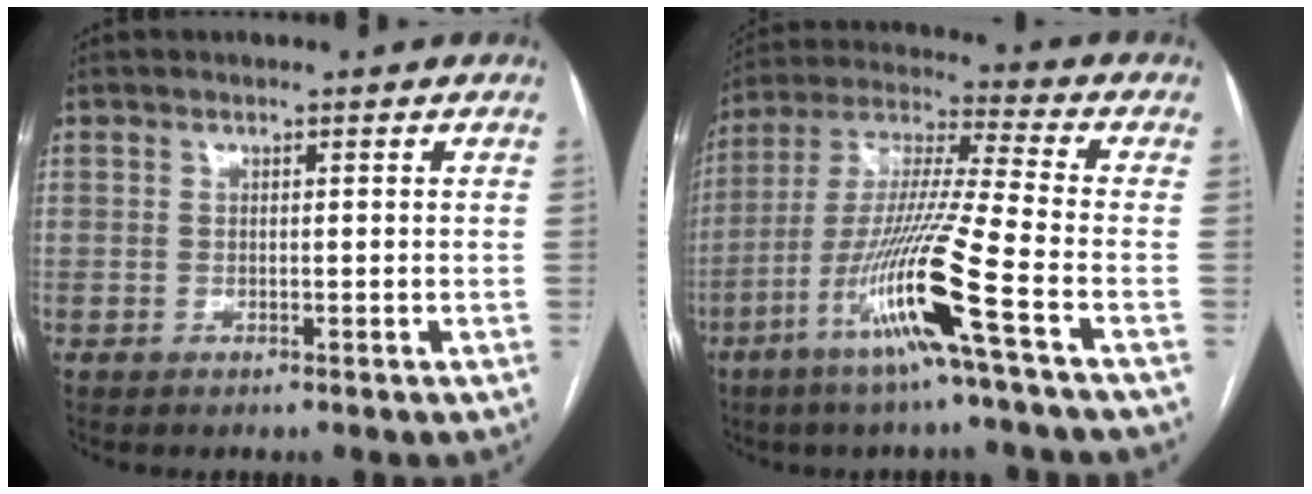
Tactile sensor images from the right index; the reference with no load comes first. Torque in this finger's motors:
{"motor_torque": [1.86, -0.28, 1.05, 0.21]}